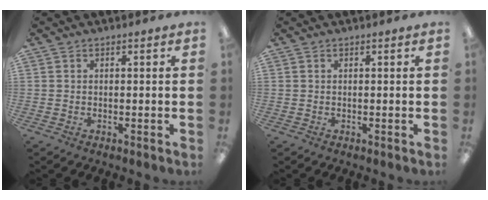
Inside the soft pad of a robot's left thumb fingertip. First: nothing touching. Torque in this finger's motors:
{"motor_torque": [-0.13, 0.13, -0.14, 0.11, 0.00]}